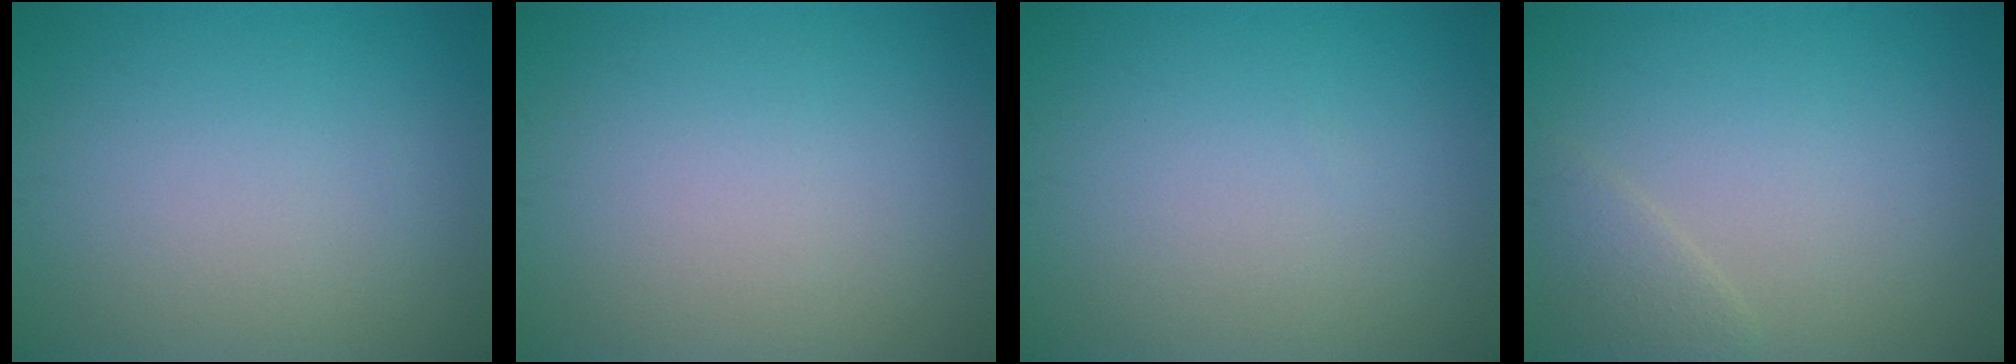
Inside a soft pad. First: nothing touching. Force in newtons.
{"total": 0.0}
{"total": 0.0}
{"total": 1.6, "press": 1.6, "slide": 0.1}